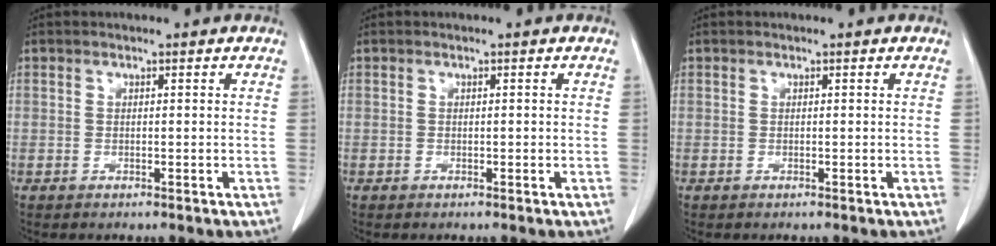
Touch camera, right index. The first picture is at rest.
{"total": 0.0}
{"total": 0.0}